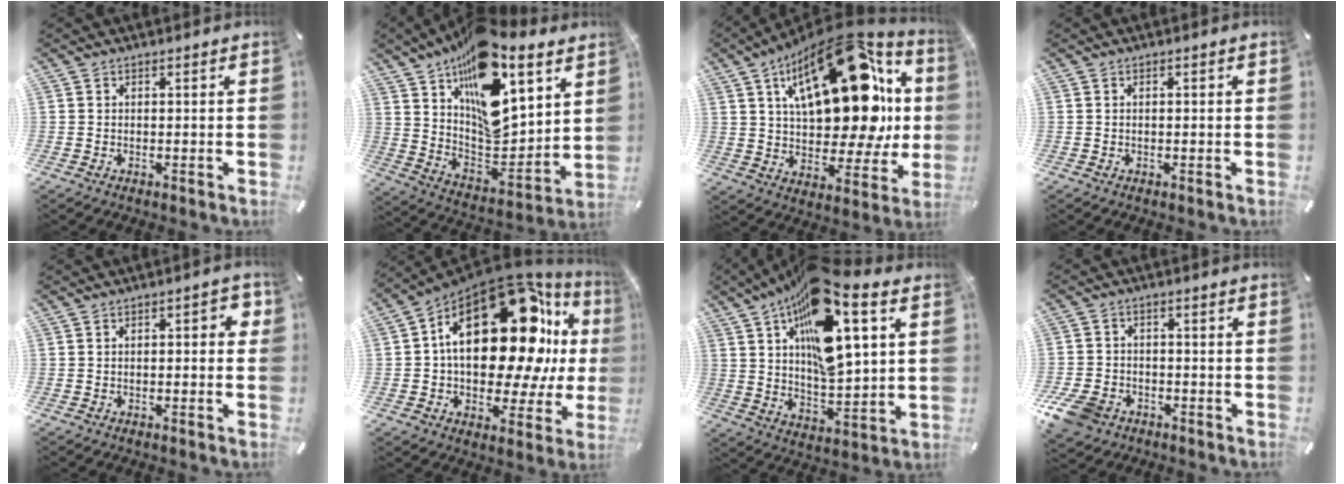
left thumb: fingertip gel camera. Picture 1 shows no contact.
{"total": 20.7, "force": [11.9, 10.8, 13.1], "torque": [-0.198, -0.085, 0.213]}
{"total": 29.8, "force": [10.2, 15.2, 23.6], "torque": [-0.363, -0.057, 0.172]}
{"total": 0.6, "force": [-0.1, 0.1, 0.5], "torque": [-0.010, -0.002, -0.002]}
{"total": 3.6, "force": [-0.6, 1.6, 3.2], "torque": [-0.047, 0.009, -0.013]}
{"total": 30.5, "force": [7.5, 15.5, 25.2], "torque": [-0.396, -0.054, 0.128]}
{"total": 21.5, "force": [9.9, 9.0, 16.8], "torque": [-0.279, -0.042, 0.167]}
{"total": 7.7, "force": [-4.2, 5.5, 3.3], "torque": [-0.077, 0.025, -0.079]}